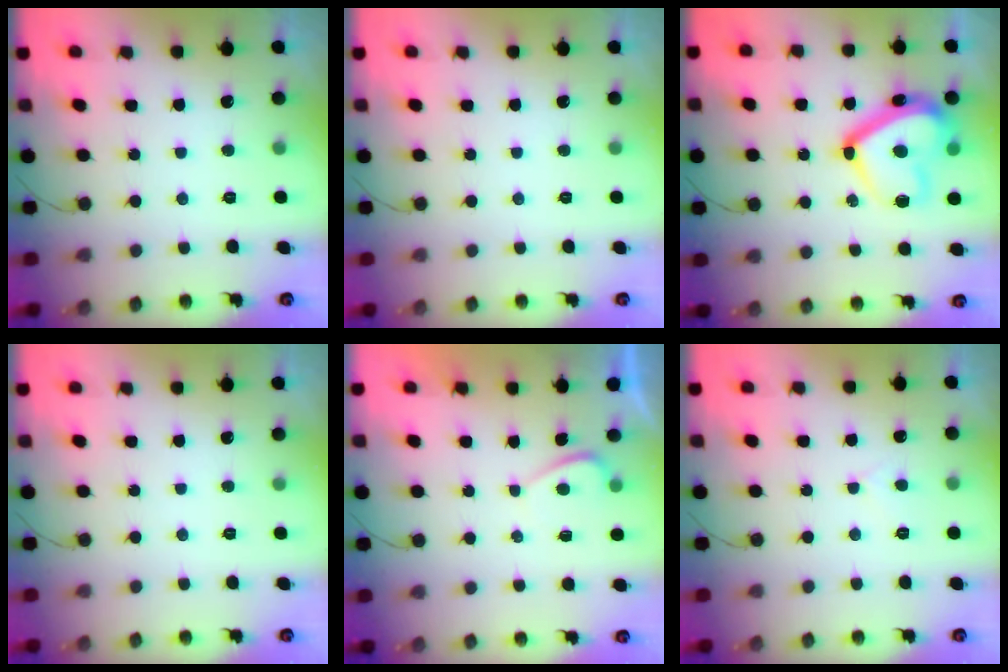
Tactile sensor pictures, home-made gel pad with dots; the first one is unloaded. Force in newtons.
{"total": 0.0}
{"total": 19.0, "press": 19.0, "slide": 1.3}
{"total": 0.0}
{"total": 0.8, "press": 0.6, "slide": 0.5}
{"total": 2.7, "press": 2.7, "slide": 0.3}